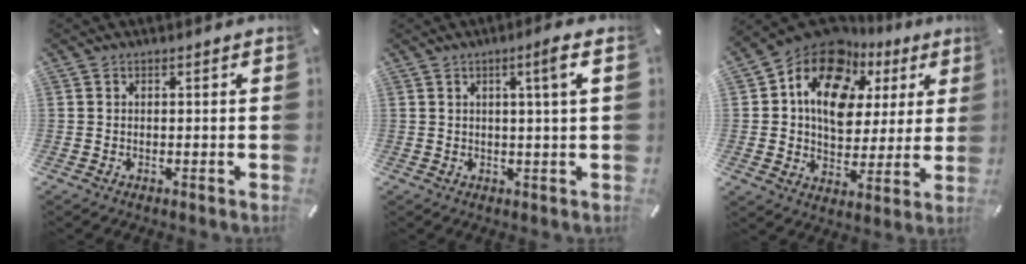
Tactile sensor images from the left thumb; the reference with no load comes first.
{"total": 4.7, "force": [1.7, -0.1, 4.4], "torque": [-0.070, -0.009, 0.022]}
{"total": 15.7, "force": [7.3, 11.5, 7.9], "torque": [-0.143, -0.049, 0.129]}